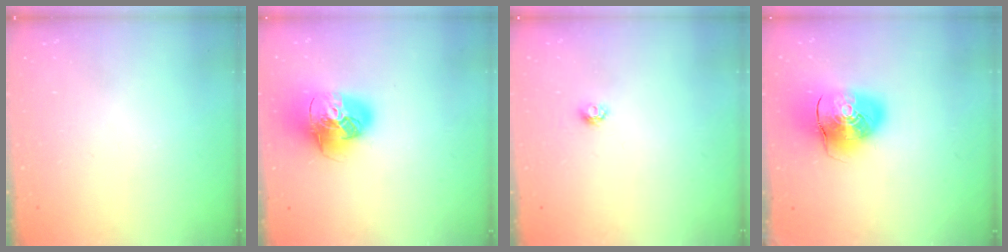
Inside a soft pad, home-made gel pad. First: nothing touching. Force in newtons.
{"total": 17.7, "press": 17.5, "slide": 2.2}
{"total": 3.8, "press": 3.8, "slide": 0.5}
{"total": 12.5, "press": 12.3, "slide": 2.1}